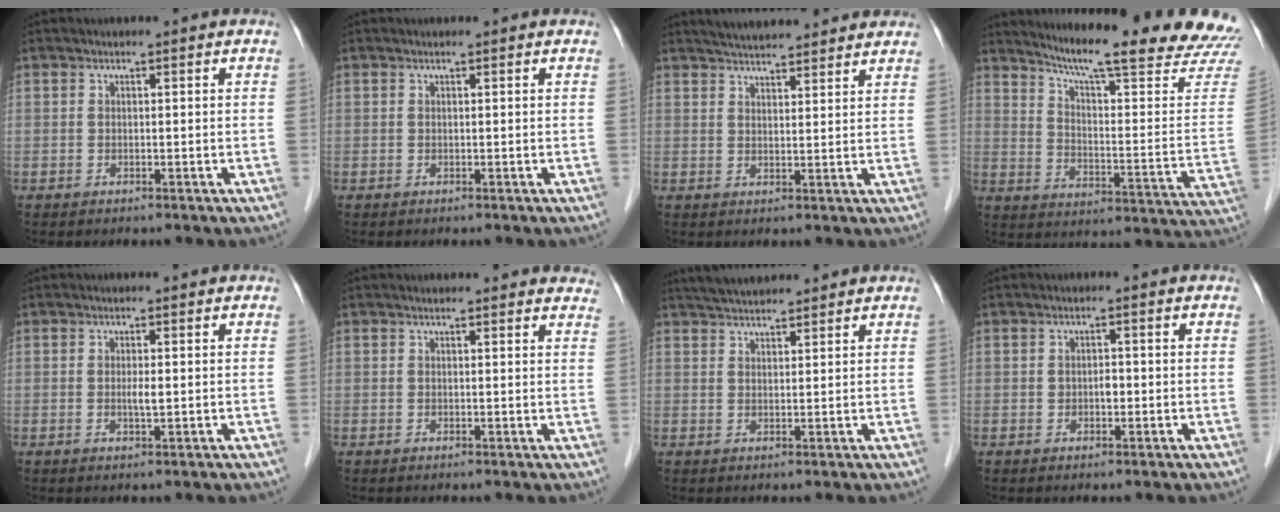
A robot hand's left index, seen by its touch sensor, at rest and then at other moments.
{"total": 0.6, "force": [0.6, 0.0, 0.2], "torque": [-0.004, 0.004, 0.007]}
{"total": 11.4, "force": [10.4, 1.6, 4.1], "torque": [-0.059, 0.025, 0.136]}
{"total": 24.3, "force": [21.7, 0.0, 10.8], "torque": [-0.160, -0.094, 0.279]}
{"total": 1.4, "force": [0.1, 0.1, 1.4], "torque": [-0.028, -0.001, 0.002]}
{"total": 10.1, "force": [9.6, 1.9, 2.6], "torque": [-0.005, 0.002, 0.085]}
{"total": 6.3, "force": [5.9, 0.7, 2.1], "torque": [-0.039, 0.036, 0.099]}
{"total": 1.4, "force": [-0.2, 0.9, 1.0], "torque": [-0.017, 0.002, -0.002]}